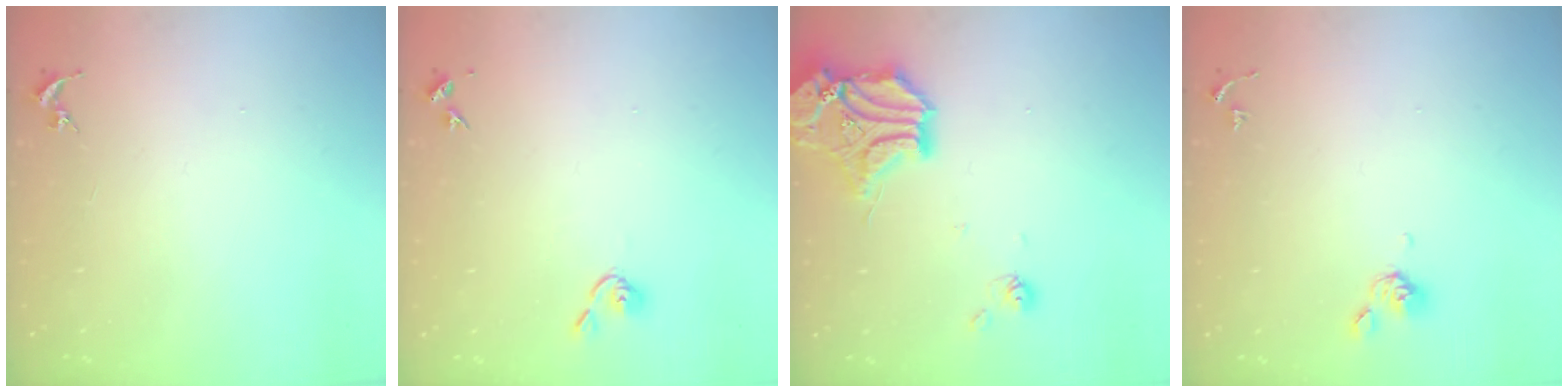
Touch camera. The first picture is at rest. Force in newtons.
{"total": 3.4, "press": 3.4, "slide": 0.6}
{"total": 16.4, "press": 15.9, "slide": 3.7}
{"total": 5.4, "press": 5.2, "slide": 1.4}